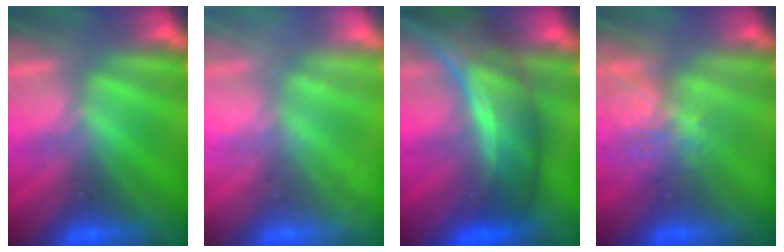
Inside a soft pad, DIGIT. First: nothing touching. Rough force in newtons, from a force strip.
{"total": 2.4}
{"total": 7.5}
{"total": 3.7}